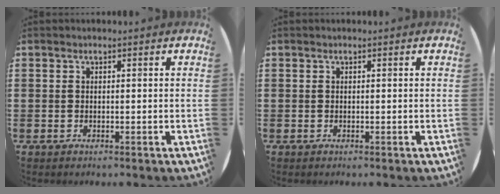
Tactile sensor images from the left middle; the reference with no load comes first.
{"total": 0.0}